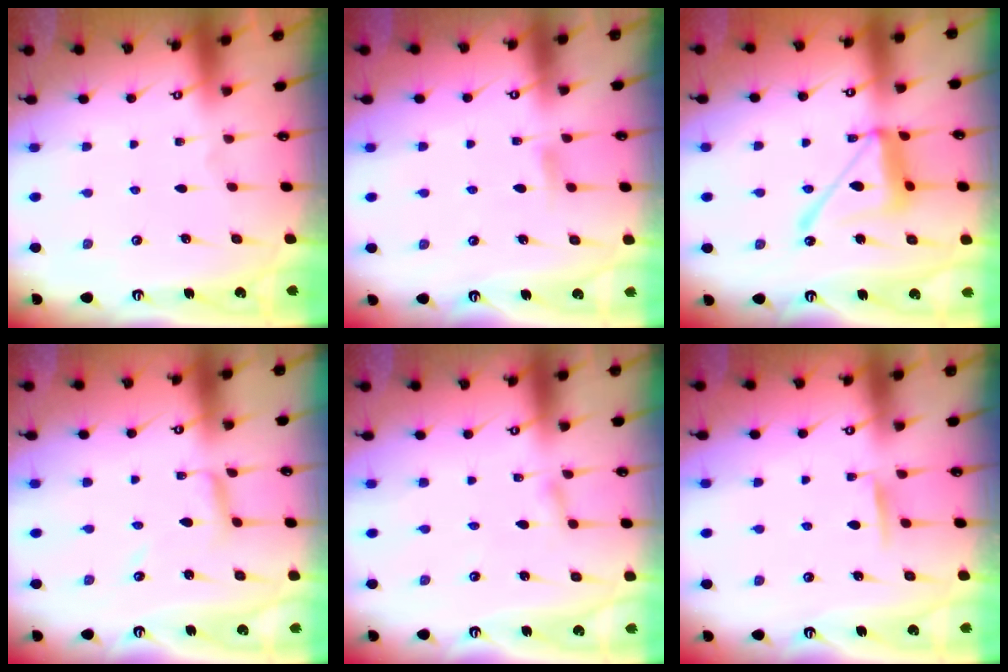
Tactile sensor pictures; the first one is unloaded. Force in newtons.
{"total": 6.0, "press": 5.9, "slide": 0.7}
{"total": 14.6, "press": 14.6, "slide": 1.4}
{"total": 5.8, "press": 5.8, "slide": 0.5}
{"total": 1.8, "press": 1.8, "slide": 0.2}
{"total": 6.1, "press": 6.0, "slide": 0.8}